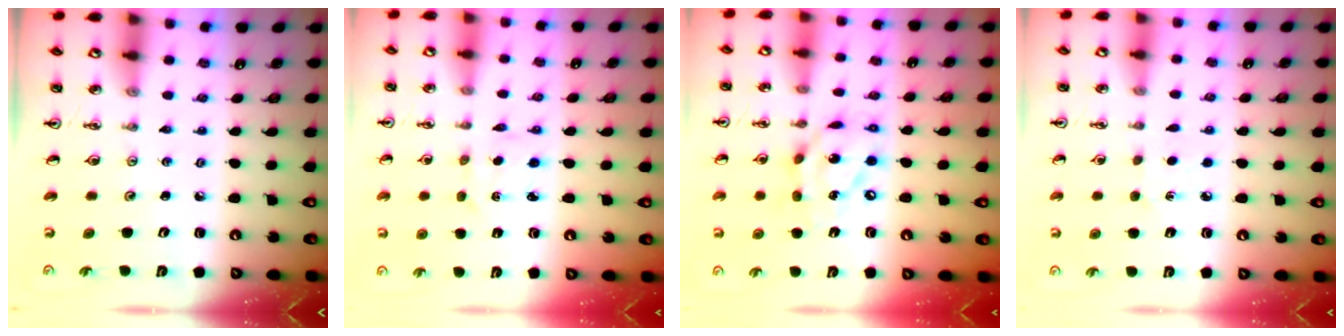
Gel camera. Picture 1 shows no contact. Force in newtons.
{"total": 2.8, "press": 2.7, "slide": 0.6}
{"total": 13.6, "press": 13.6, "slide": 1.4}
{"total": 4.8, "press": 4.7, "slide": 0.5}